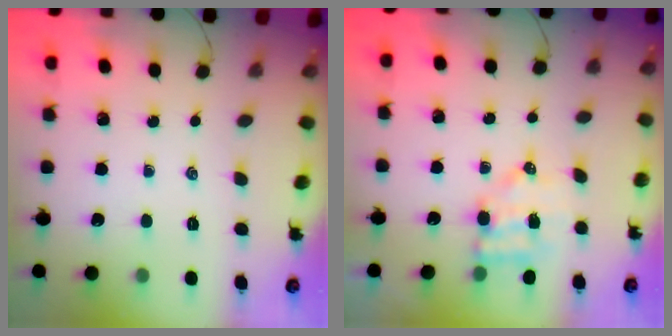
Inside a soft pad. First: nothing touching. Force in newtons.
{"total": 6.5, "press": 6.5, "slide": 0.7}